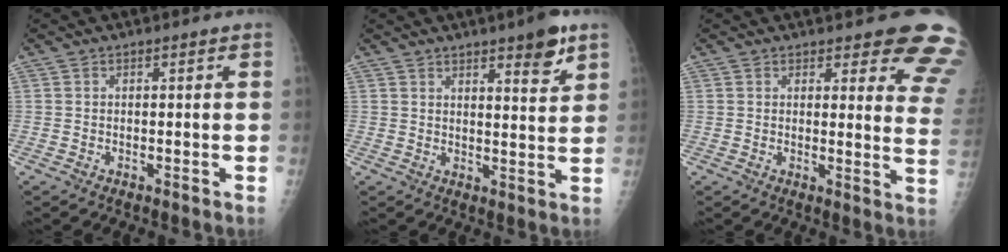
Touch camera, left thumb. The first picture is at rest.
{"total": 7.0, "force": [4.5, 1.6, 5.2], "torque": [-0.063, -0.027, 0.061]}
{"total": 11.9, "force": [9.7, 3.5, 5.9], "torque": [-0.017, -0.061, 0.085]}